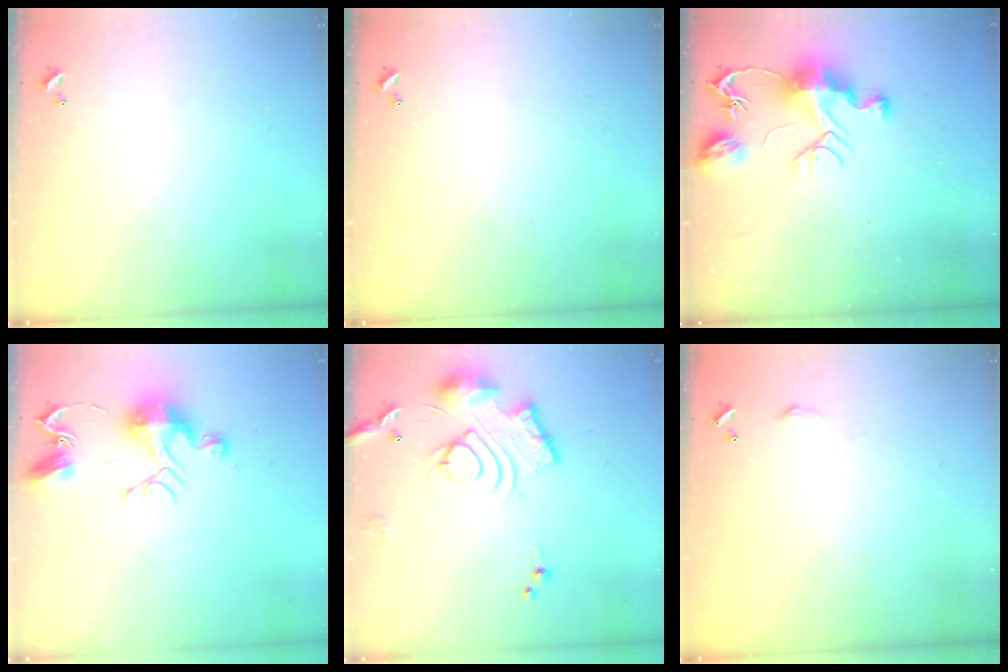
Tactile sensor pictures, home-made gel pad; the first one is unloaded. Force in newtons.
{"total": 0.0}
{"total": 10.5, "press": 10.4, "slide": 1.1}
{"total": 10.3, "press": 10.3, "slide": 0.5}
{"total": 14.9, "press": 14.9, "slide": 1.3}
{"total": 2.3, "press": 2.3, "slide": 0.4}